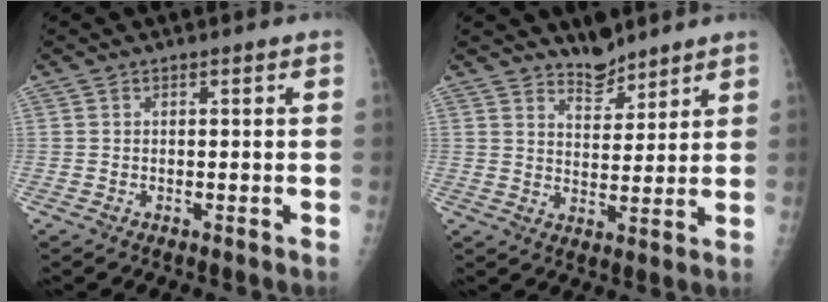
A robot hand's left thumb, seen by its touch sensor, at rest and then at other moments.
{"total": 5.5, "force": [4.9, 2.0, 1.4], "torque": [-0.002, -0.043, 0.087]}